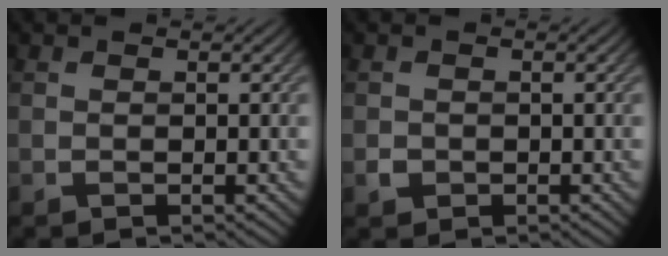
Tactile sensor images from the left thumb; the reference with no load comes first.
{"total": 1.2, "force": [-0.4, 1.1, 0.3], "torque": [-0.003, -0.007, -0.009]}